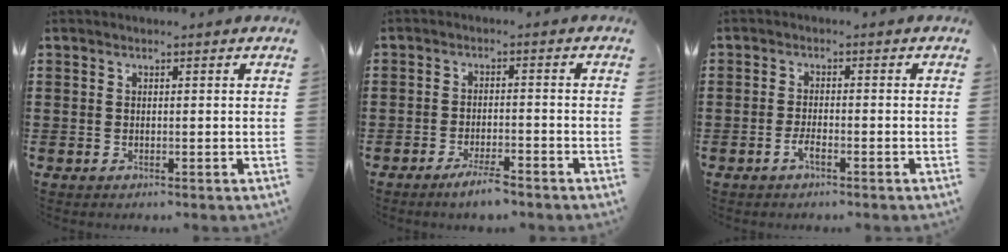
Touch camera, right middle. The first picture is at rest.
{"total": 3.4, "force": [-2.6, 0.5, 2.3], "torque": [-0.043, 0.002, -0.047]}
{"total": 2.2, "force": [-1.2, 0.5, 1.7], "torque": [-0.038, -0.001, -0.024]}